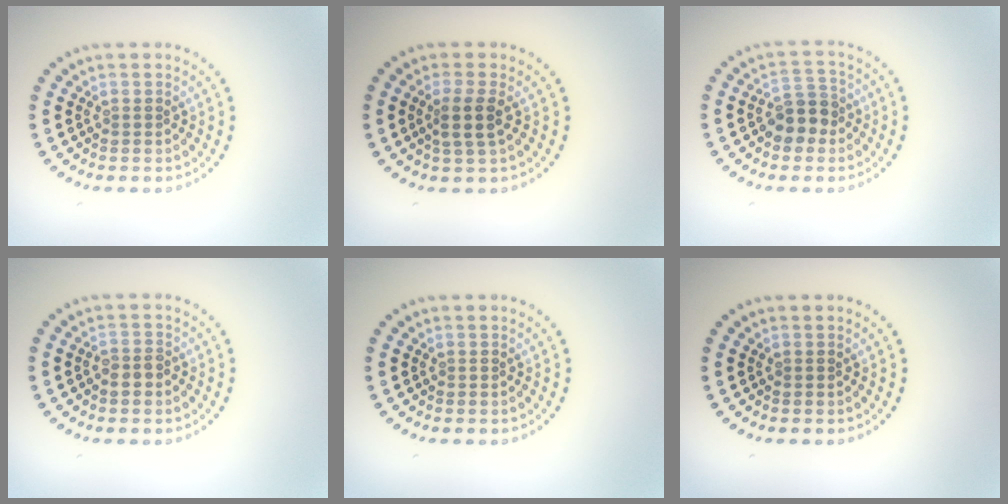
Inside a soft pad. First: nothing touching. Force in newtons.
{"total": 2.3, "press": 1.9, "slide": 1.3}
{"total": 3.4, "press": 3.2, "slide": 1.1}
{"total": 1.6, "press": 1.4, "slide": 0.8}
{"total": 0.0}
{"total": 0.0}